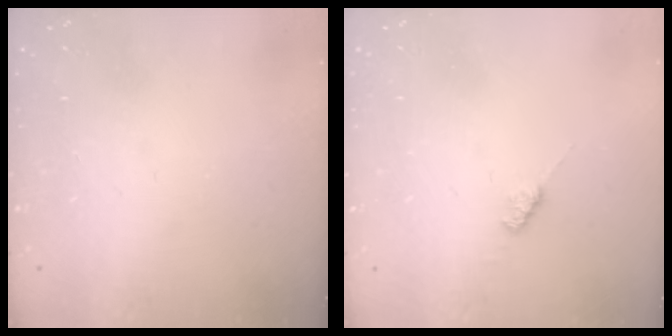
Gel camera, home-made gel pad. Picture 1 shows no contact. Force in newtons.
{"total": 2.2, "press": 2.2, "slide": 0.4}